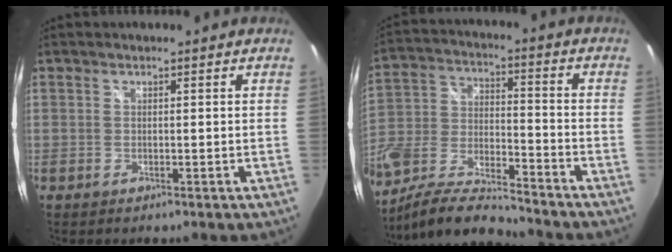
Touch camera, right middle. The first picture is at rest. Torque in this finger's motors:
{"motor_torque": [1.07, -1.07, 0.44, 0.21]}